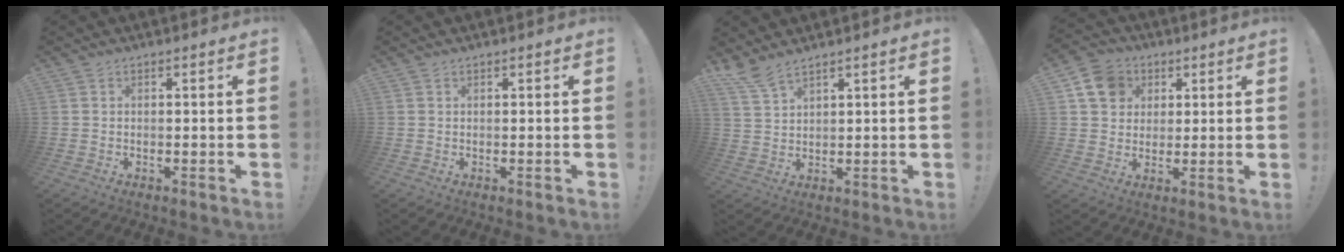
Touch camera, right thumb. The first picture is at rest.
{"total": 0.0}
{"total": 5.3, "force": [4.5, 0.8, 2.7], "torque": [-0.057, -0.027, 0.085]}
{"total": 10.5, "force": [3.9, 9.0, 3.7], "torque": [-0.049, -0.009, 0.078]}